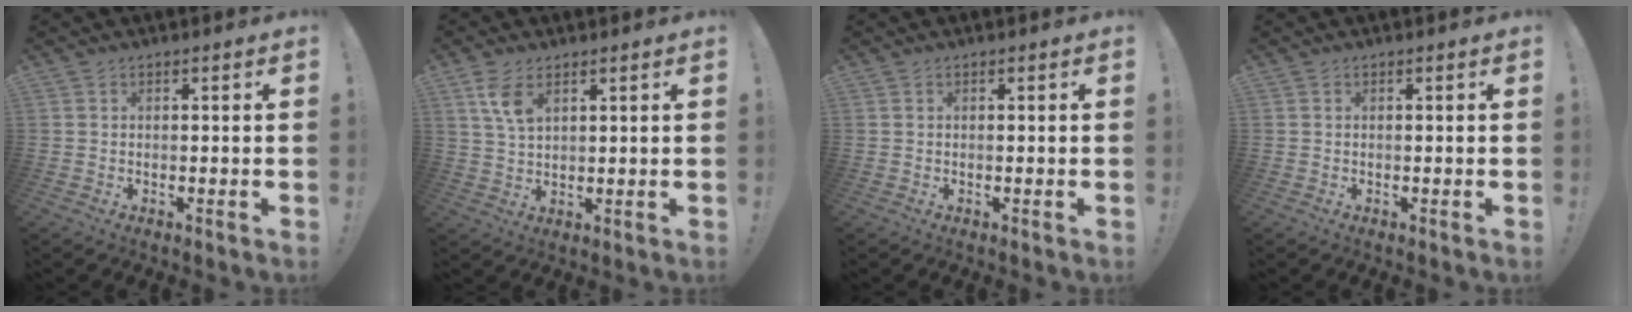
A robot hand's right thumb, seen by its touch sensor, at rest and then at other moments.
{"total": 6.5, "force": [3.4, 3.2, 4.5], "torque": [-0.085, -0.015, 0.062]}
{"total": 0.0}
{"total": 0.0}